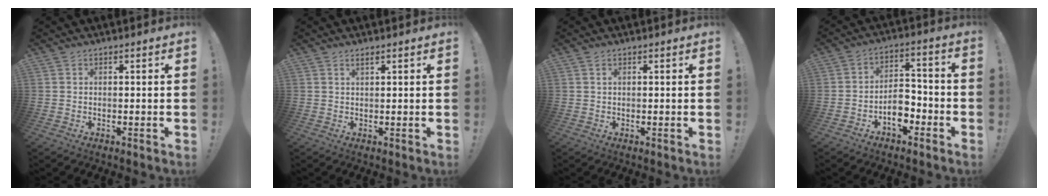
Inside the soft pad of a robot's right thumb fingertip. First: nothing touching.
{"total": 1.2, "force": [0.9, 0.2, 0.8], "torque": [-0.013, -0.002, 0.015]}
{"total": 0.7, "force": [0.3, 0.2, 0.6], "torque": [-0.011, 0.001, 0.004]}
{"total": 8.3, "force": [-3.9, 5.3, 5.1], "torque": [-0.079, 0.020, -0.070]}